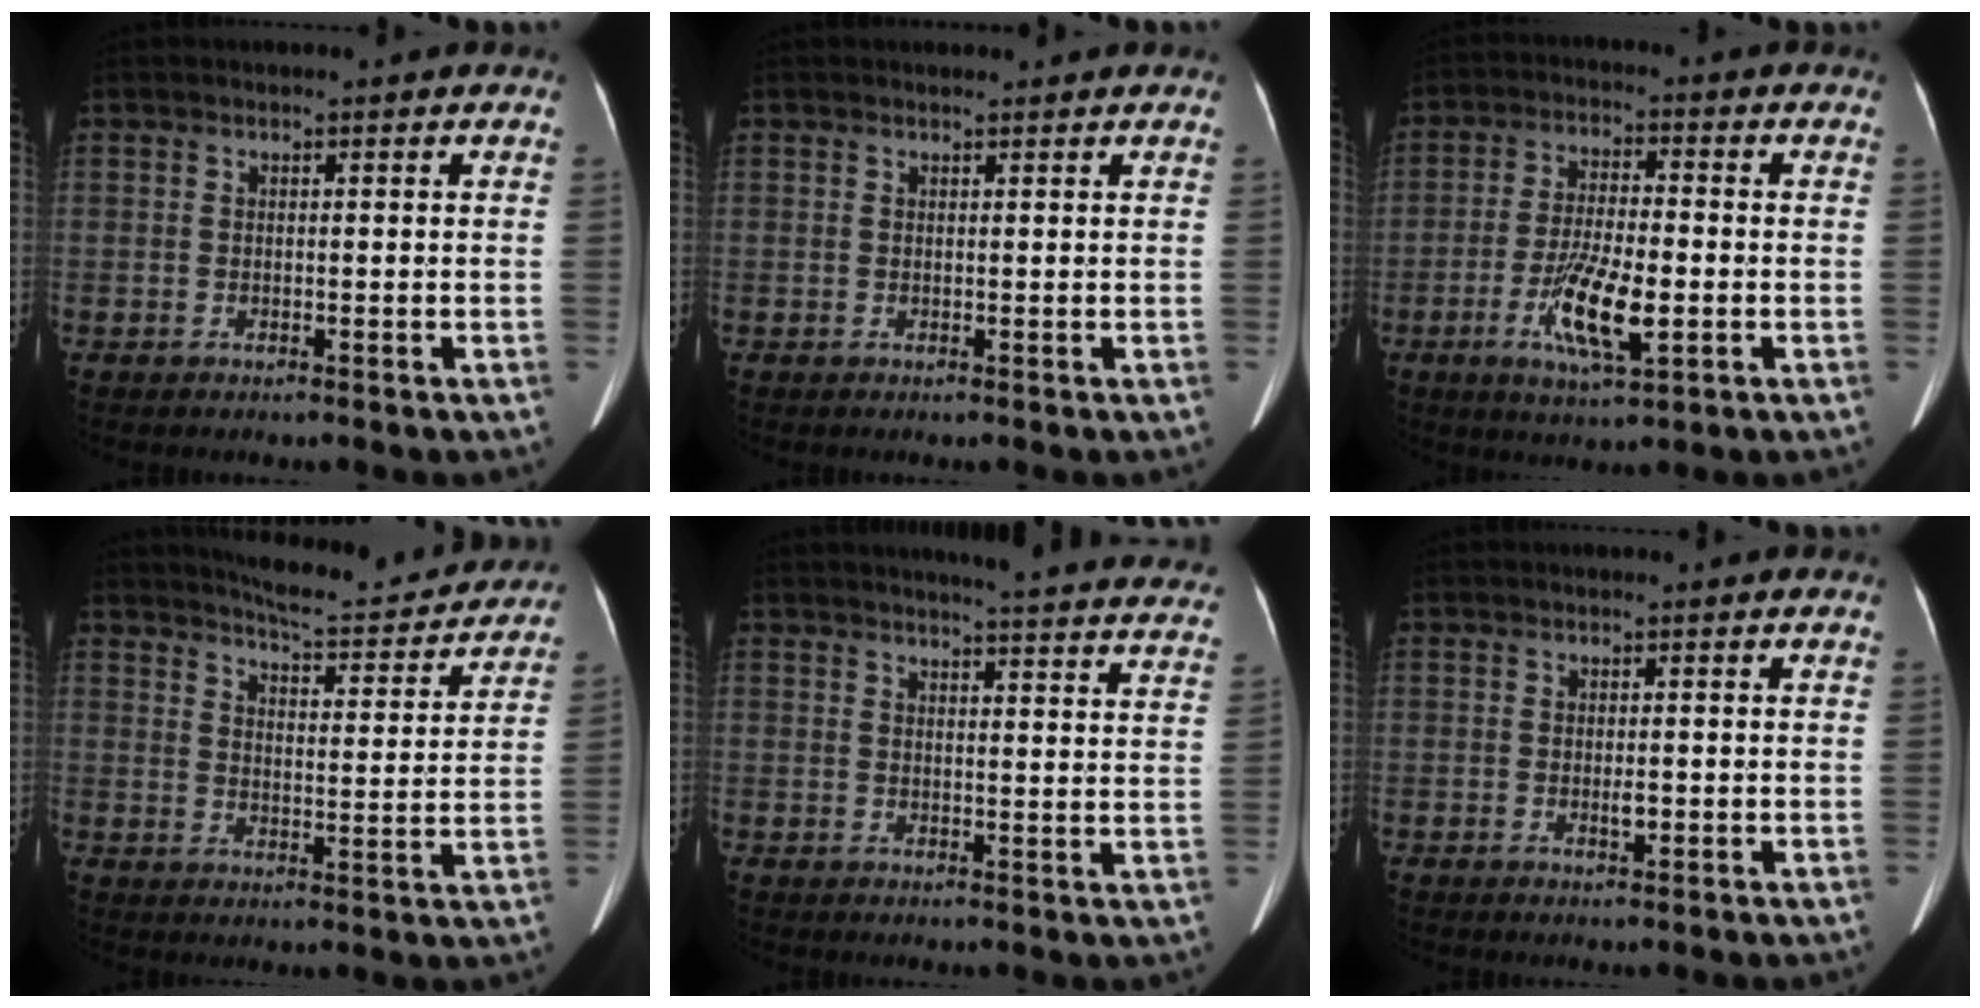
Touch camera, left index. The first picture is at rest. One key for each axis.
{"total": 1.0, "fx": 0.9, "fy": 0.2, "fz": 0.1, "tx": -0.009, "ty": 0.005, "tz": 0.015}
{"total": 9.7, "fx": -3.0, "fy": 2.2, "fz": 8.9, "tx": -0.172, "ty": -0.011, "tz": -0.053}
{"total": 13.4, "fx": 12.8, "fy": 1.9, "fz": 3.5, "tx": -0.047, "ty": -0.013, "tz": 0.159}
{"total": 22.3, "fx": 21.3, "fy": 1.3, "fz": 6.3, "tx": -0.070, "ty": -0.079, "tz": 0.227}
{"total": 1.4, "fx": -0.4, "fy": 0.5, "fz": 1.2, "tx": -0.023, "ty": -0.002, "tz": -0.006}